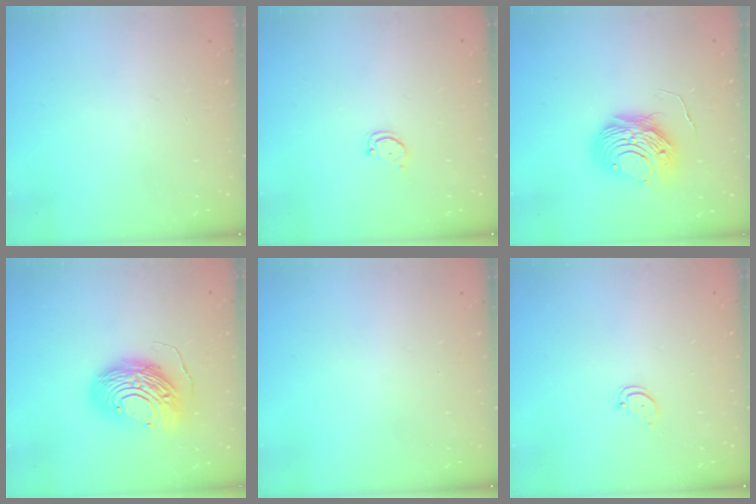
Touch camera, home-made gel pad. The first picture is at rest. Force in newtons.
{"total": 2.3, "press": 2.3, "slide": 0.4}
{"total": 10.1, "press": 10.0, "slide": 1.0}
{"total": 16.1, "press": 16.0, "slide": 1.6}
{"total": 0.0}
{"total": 2.4, "press": 2.4, "slide": 0.2}